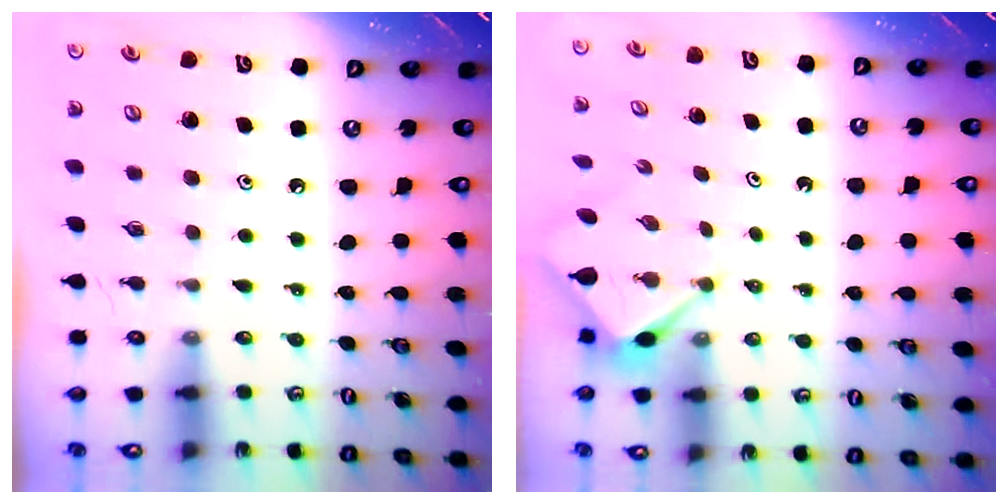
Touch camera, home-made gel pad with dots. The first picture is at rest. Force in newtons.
{"total": 3.0, "press": 3.0, "slide": 0.2}